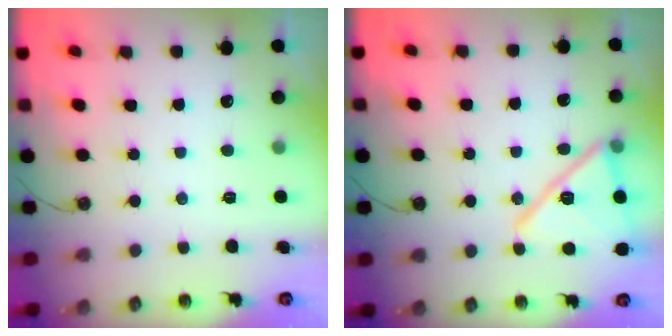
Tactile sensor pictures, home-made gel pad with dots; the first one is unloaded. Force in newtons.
{"total": 17.6, "press": 15.8, "slide": 7.7}